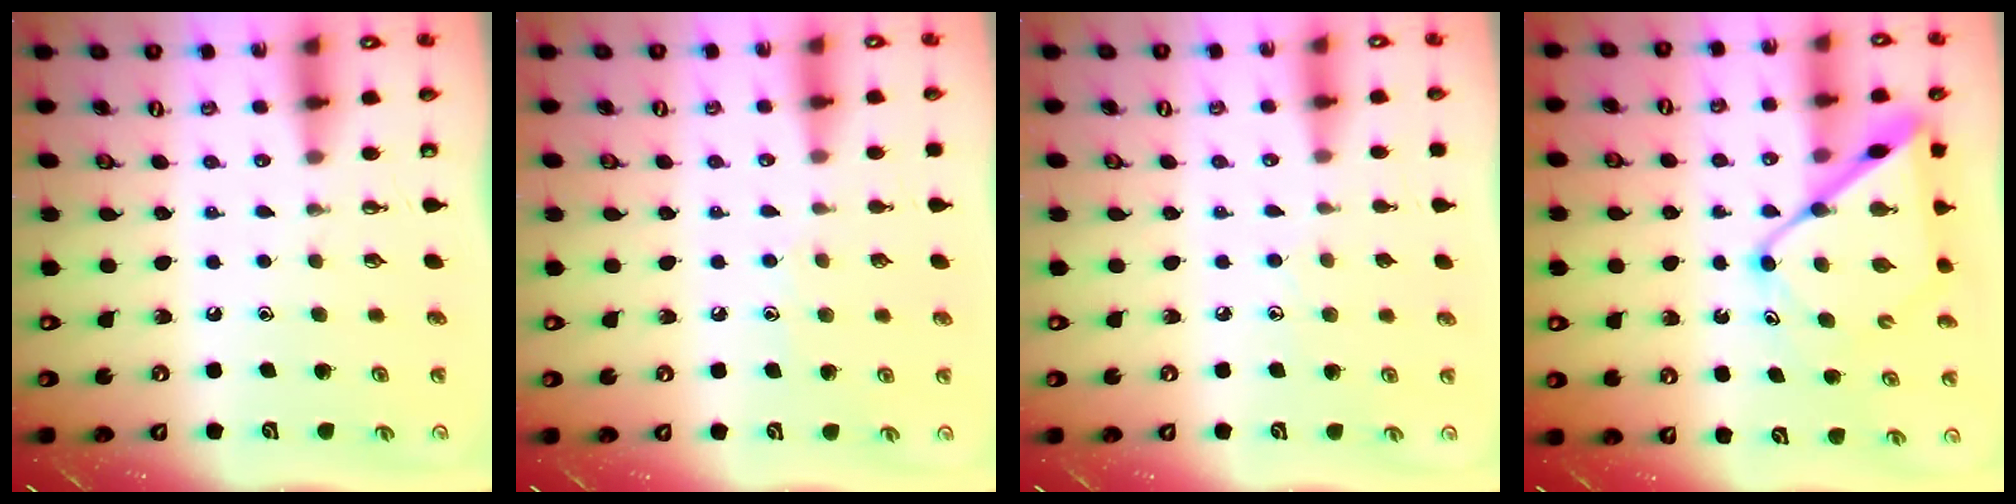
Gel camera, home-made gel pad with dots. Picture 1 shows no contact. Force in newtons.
{"total": 5.4, "press": 5.4, "slide": 0.7}
{"total": 4.8, "press": 4.7, "slide": 0.6}
{"total": 13.8, "press": 13.7, "slide": 1.4}